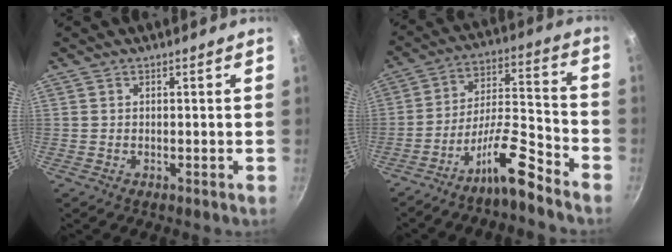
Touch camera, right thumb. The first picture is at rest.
{"total": 11.7, "force": [-8.5, 2.3, 7.6], "torque": [-0.131, 0.077, -0.156]}